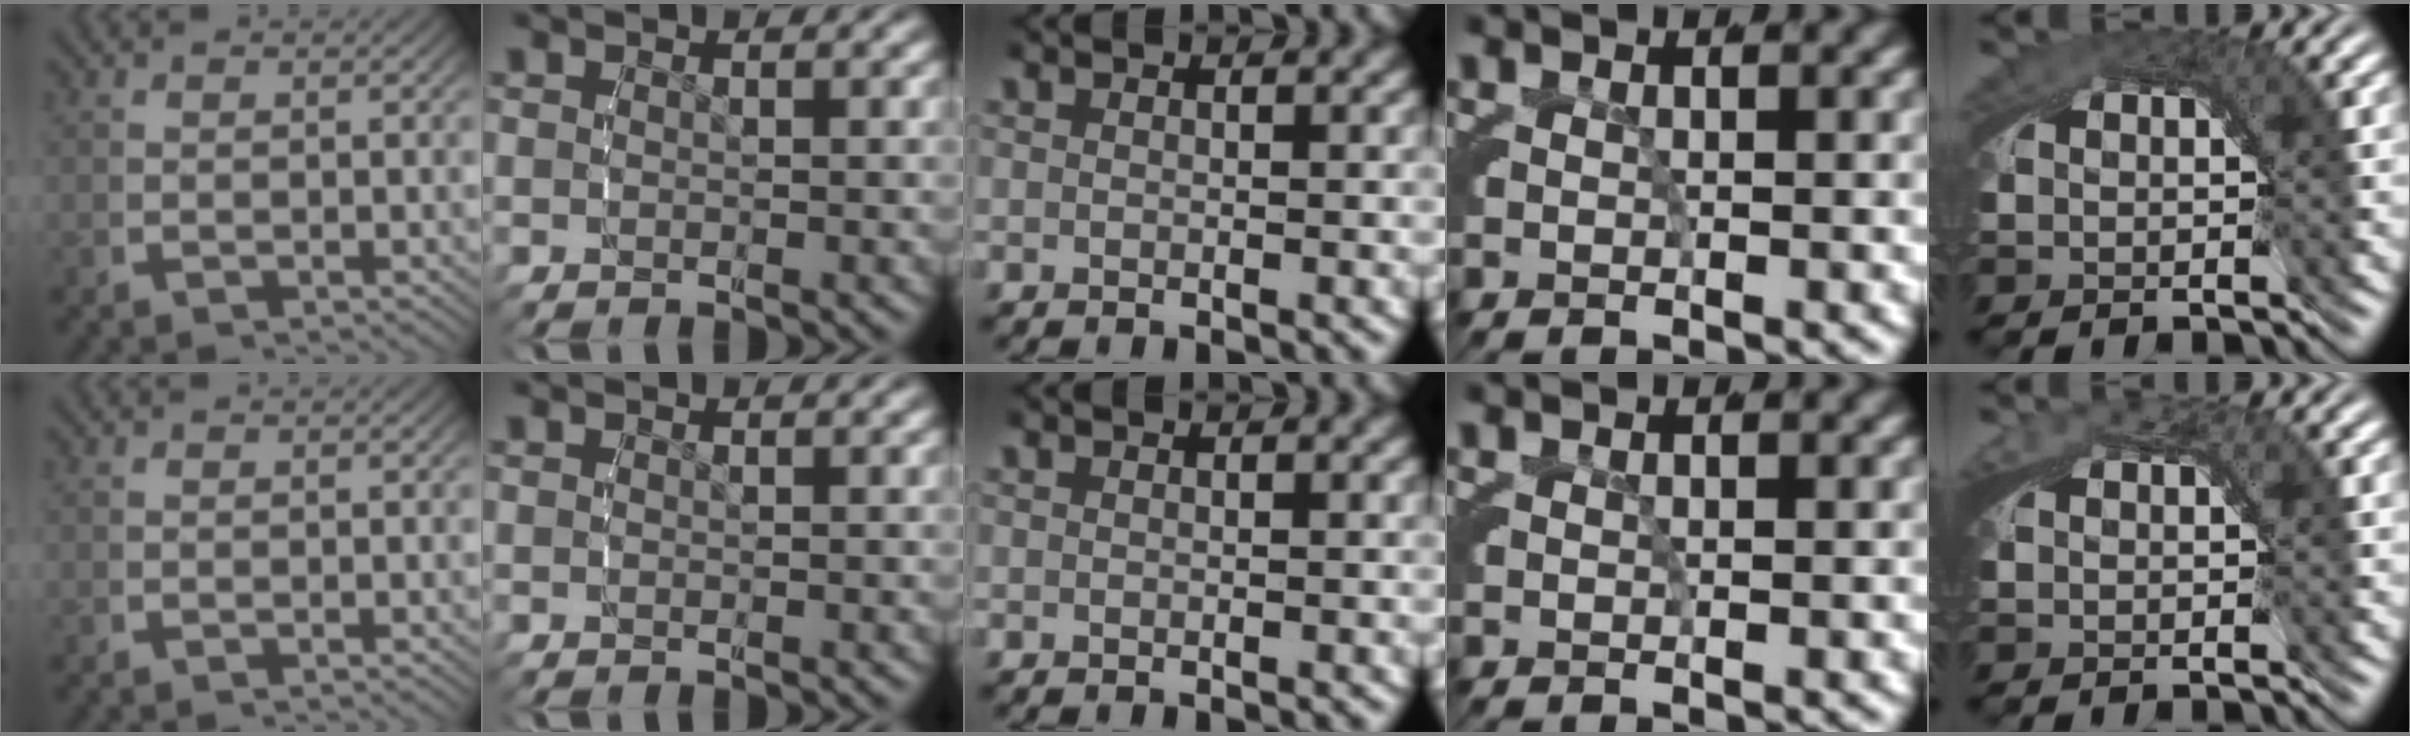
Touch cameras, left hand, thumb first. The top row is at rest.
{"little": {"total": 1.0, "force": [0.0, 0.8, 0.6], "torque": [-0.022, 0.001, -0.001]}}